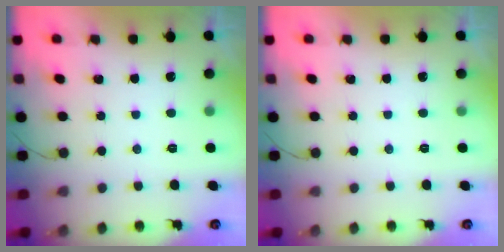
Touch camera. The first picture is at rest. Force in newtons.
{"total": 0.0}